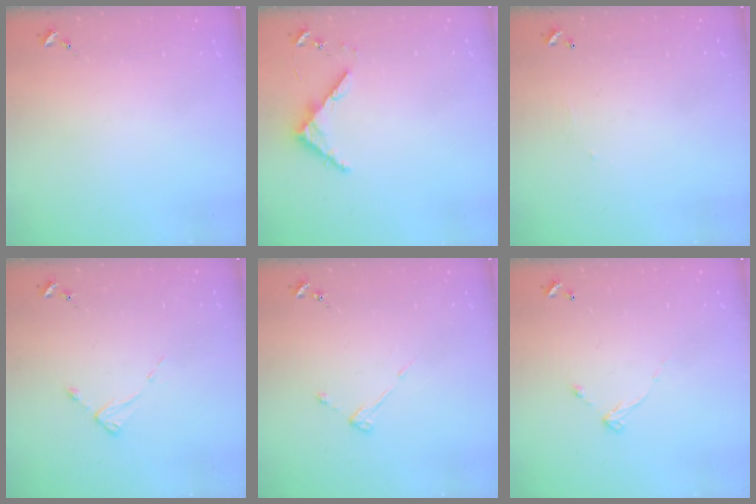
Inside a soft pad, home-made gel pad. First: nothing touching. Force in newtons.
{"total": 4.6, "press": 4.6, "slide": 0.4}
{"total": 3.8, "press": 3.8, "slide": 0.1}
{"total": 2.6, "press": 2.6, "slide": 0.4}
{"total": 4.2, "press": 4.2, "slide": 0.4}
{"total": 5.4, "press": 5.4, "slide": 0.3}